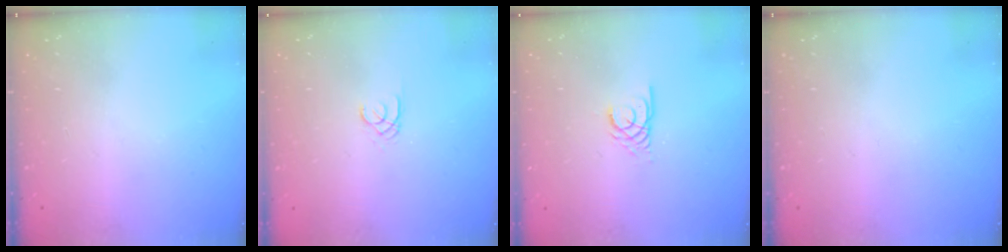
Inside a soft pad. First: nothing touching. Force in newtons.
{"total": 1.8, "press": 1.7, "slide": 0.2}
{"total": 2.3, "press": 2.3, "slide": 0.1}
{"total": 0.0}